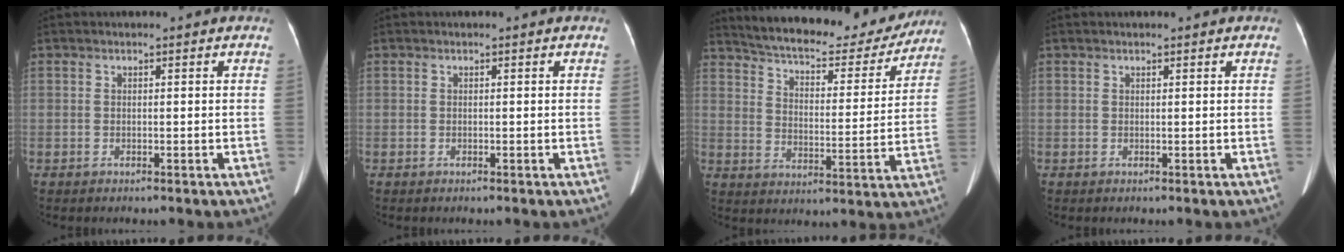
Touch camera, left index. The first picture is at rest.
{"total": 0.0}
{"total": 21.8, "force": [19.8, 5.1, 7.8], "torque": [-0.127, -0.009, 0.267]}
{"total": 0.0}